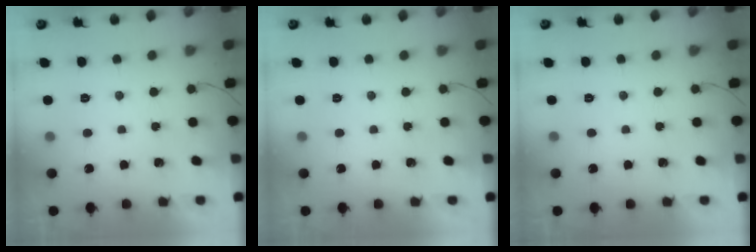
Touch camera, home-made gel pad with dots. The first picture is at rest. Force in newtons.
{"total": 0.0}
{"total": 0.0}